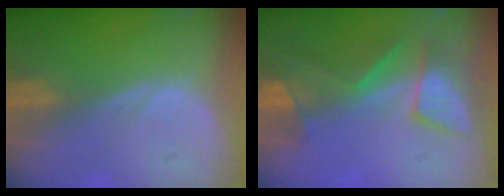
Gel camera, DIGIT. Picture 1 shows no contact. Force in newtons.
{"total": 7.4, "press": 7.2, "slide": 1.7}